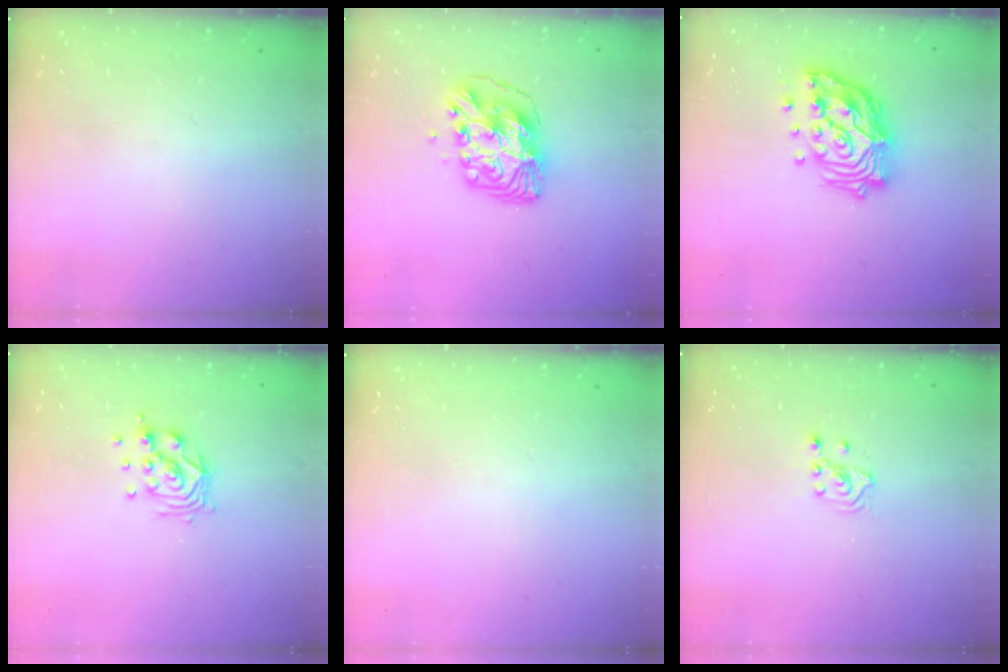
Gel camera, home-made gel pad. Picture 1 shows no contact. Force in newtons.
{"total": 10.1, "press": 10.0, "slide": 1.2}
{"total": 17.0, "press": 16.8, "slide": 2.2}
{"total": 9.6, "press": 9.5, "slide": 1.2}
{"total": 0.0}
{"total": 2.1, "press": 2.0, "slide": 0.8}